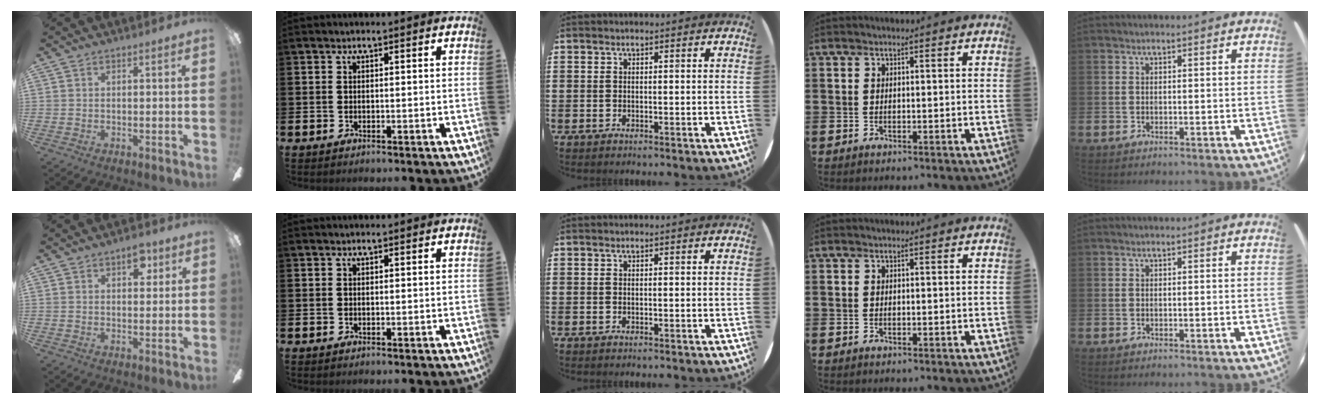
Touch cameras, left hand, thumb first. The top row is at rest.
{"thumb": {"total": 6.1, "force": [3.1, 3.3, 4.1], "torque": [-0.045, -0.007, 0.048]}}